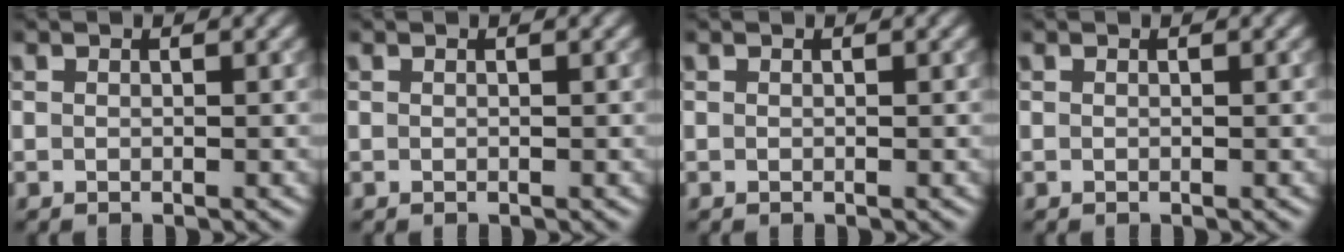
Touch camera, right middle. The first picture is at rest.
{"total": 0.0}
{"total": 0.0}
{"total": 0.0}